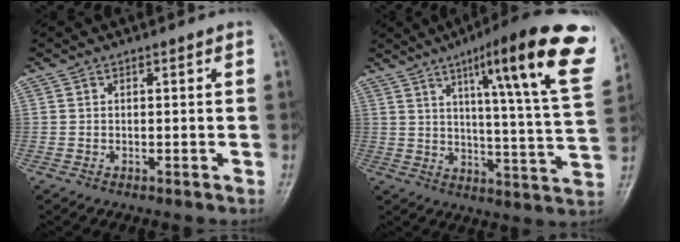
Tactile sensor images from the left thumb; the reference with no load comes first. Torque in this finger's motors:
{"motor_torque": [0.98, 0.72, 1.58, -1.23, 0.26]}